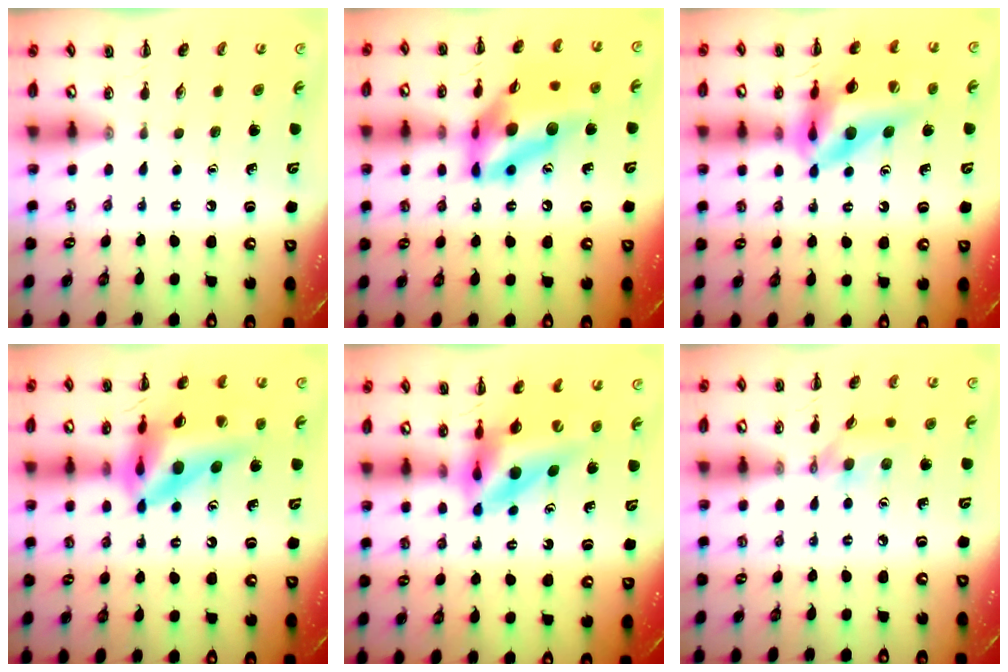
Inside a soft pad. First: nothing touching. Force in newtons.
{"total": 14.8, "press": 14.0, "slide": 5.0}
{"total": 15.4, "press": 14.5, "slide": 5.2}
{"total": 19.1, "press": 18.3, "slide": 5.2}
{"total": 12.0, "press": 11.4, "slide": 3.7}
{"total": 8.6, "press": 8.5, "slide": 1.2}